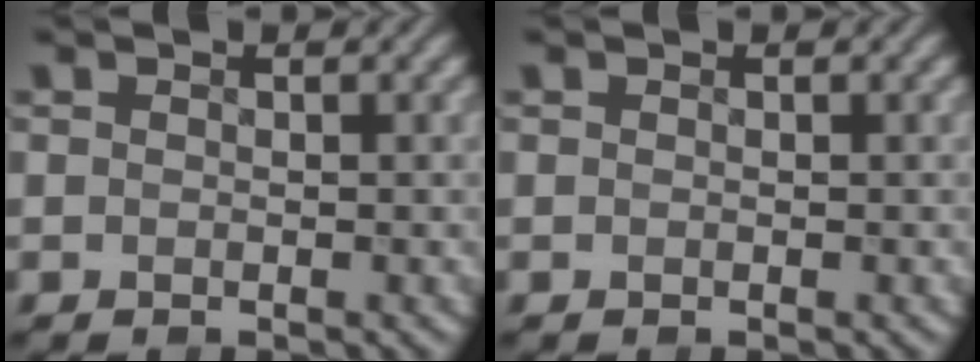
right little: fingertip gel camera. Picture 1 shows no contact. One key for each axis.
{"total": 0.0}